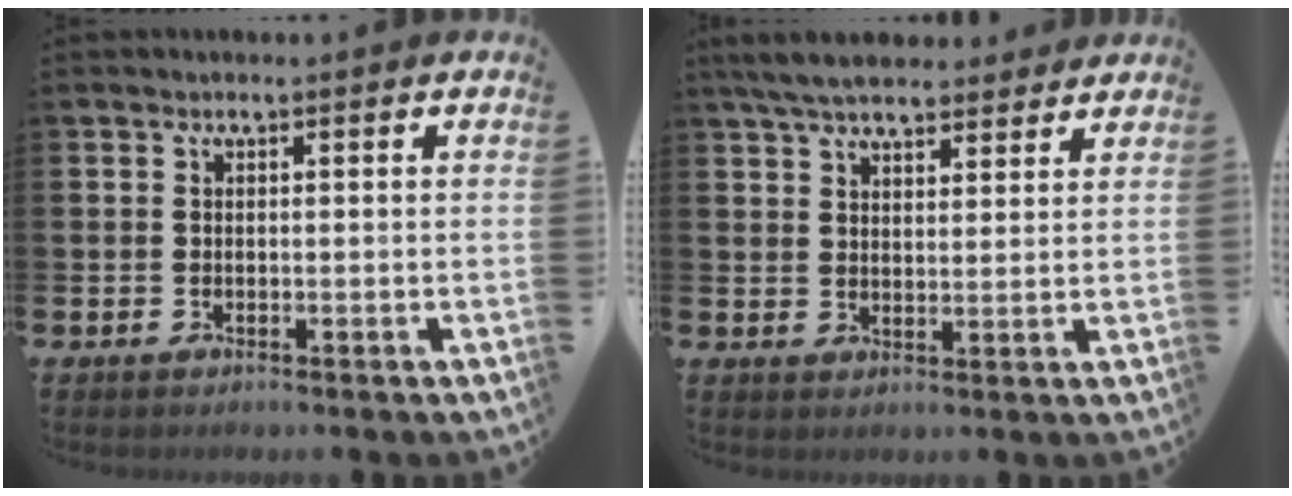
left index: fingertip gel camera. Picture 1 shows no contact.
{"total": 5.9, "force": [5.5, 1.5, 1.6], "torque": [-0.045, -0.016, 0.100]}